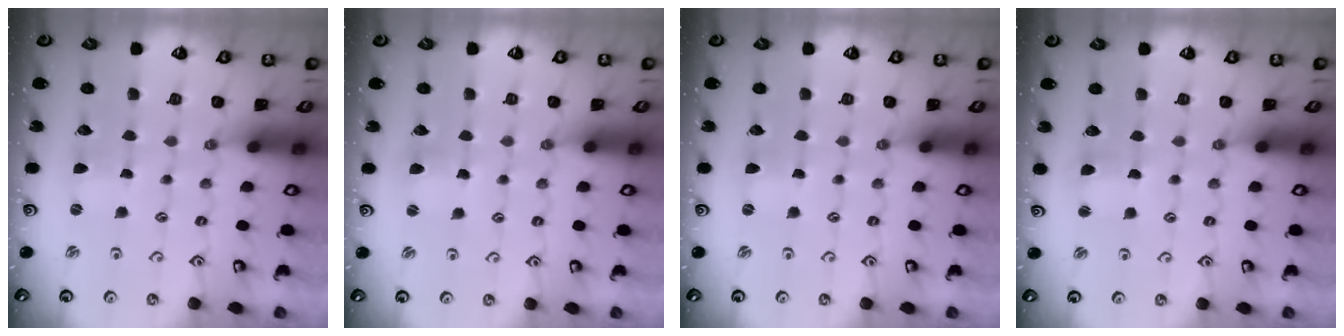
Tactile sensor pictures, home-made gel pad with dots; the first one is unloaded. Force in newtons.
{"total": 2.5, "press": 2.5, "slide": 0.3}
{"total": 0.0}
{"total": 1.6, "press": 1.6, "slide": 0.3}